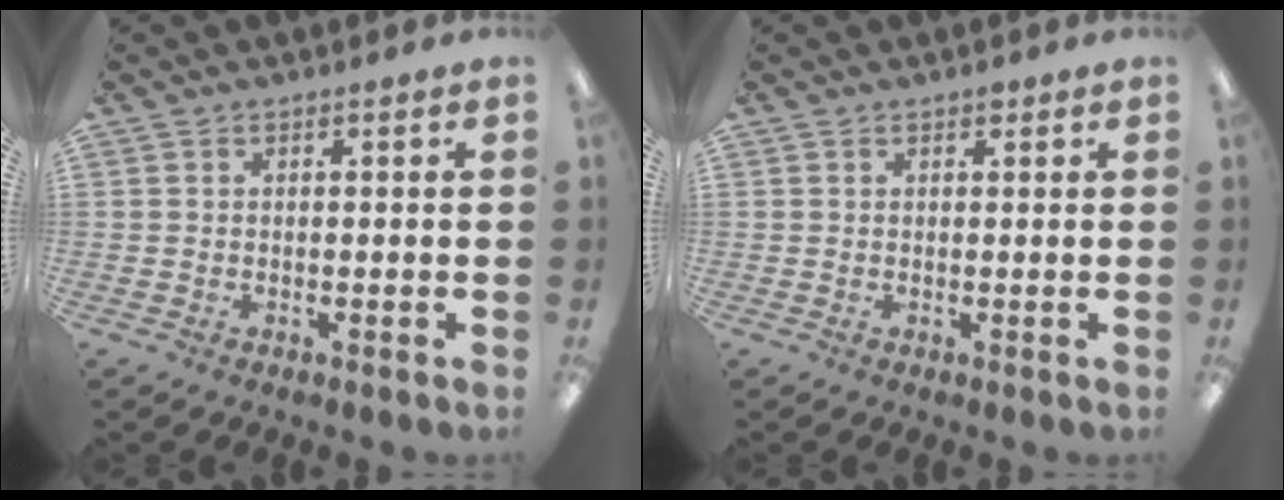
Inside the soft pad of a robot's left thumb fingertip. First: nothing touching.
{"total": 1.1, "force": [0.8, 0.5, 0.6], "torque": [-0.005, -0.001, 0.011]}